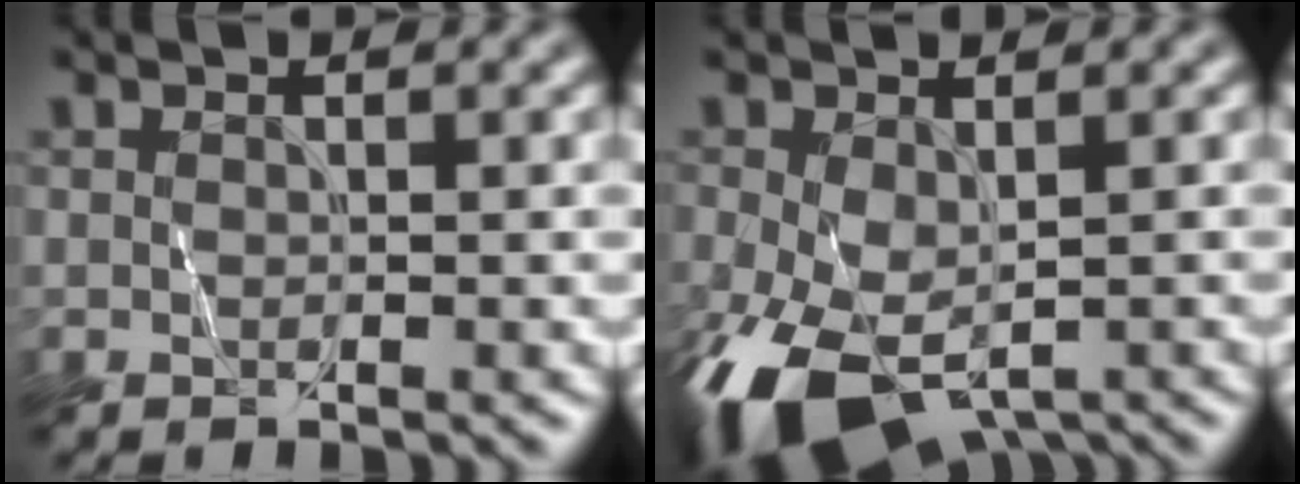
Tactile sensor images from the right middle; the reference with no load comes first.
{"total": 9.5, "force": [-4.1, 5.2, 6.7], "torque": [-0.164, -0.032, -0.054]}